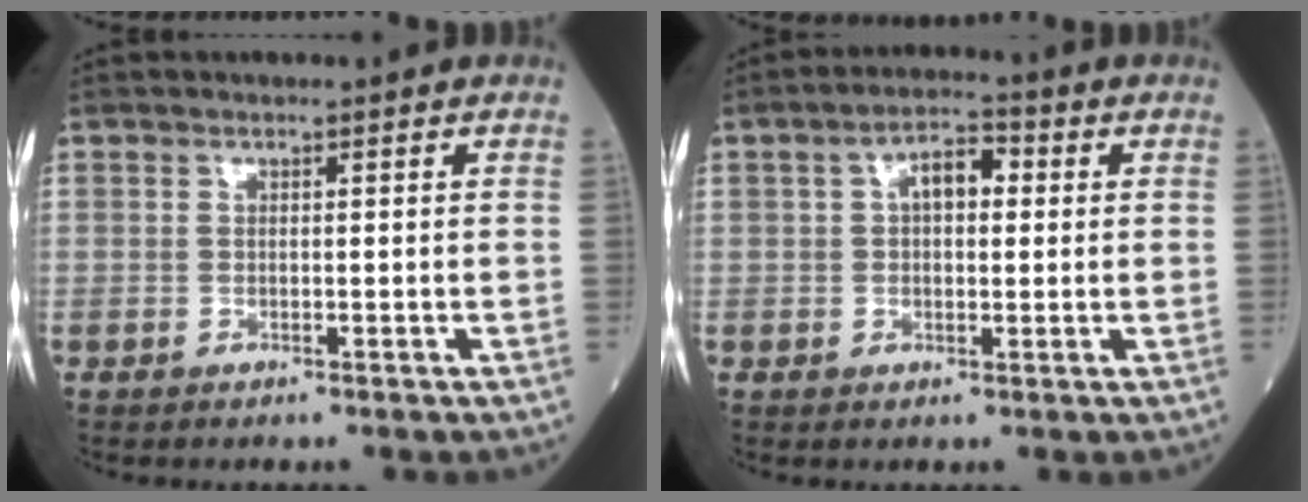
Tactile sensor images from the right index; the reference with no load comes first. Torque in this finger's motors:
{"motor_torque": [0.09, 0.01, 0.08, 0.03]}